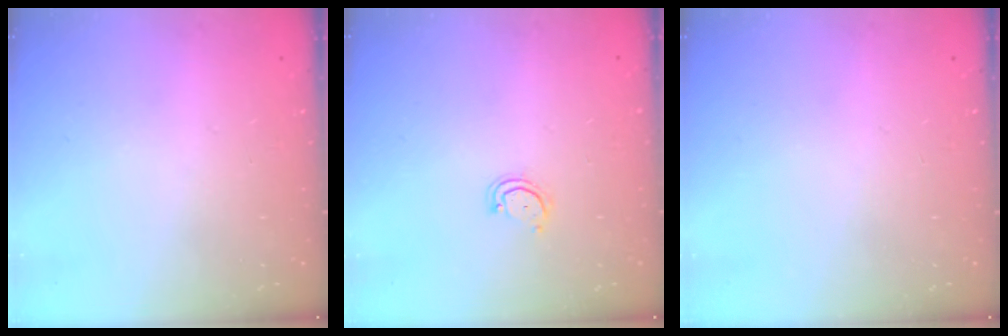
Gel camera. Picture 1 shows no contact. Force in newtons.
{"total": 3.1, "press": 3.1, "slide": 0.2}
{"total": 0.0}